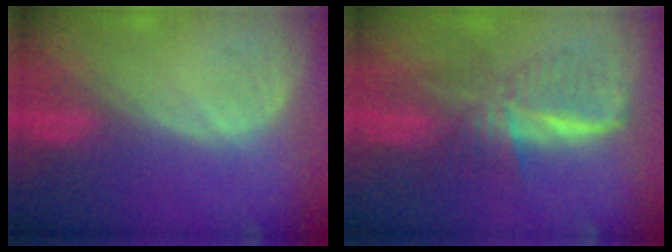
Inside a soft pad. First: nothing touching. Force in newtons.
{"total": 6.2, "press": 6.2, "slide": 0.7}